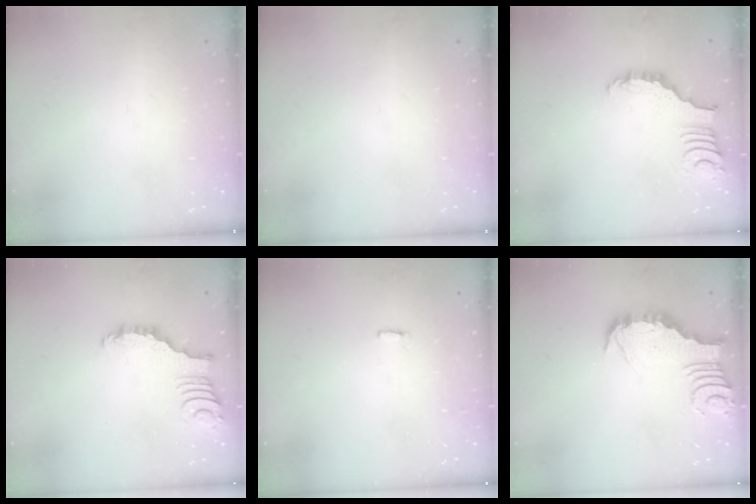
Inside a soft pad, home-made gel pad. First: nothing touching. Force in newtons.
{"total": 0.0}
{"total": 2.9, "press": 2.8, "slide": 0.4}
{"total": 2.9, "press": 2.9, "slide": 0.4}
{"total": 3.0, "press": 2.9, "slide": 0.5}
{"total": 3.6, "press": 3.6, "slide": 0.2}